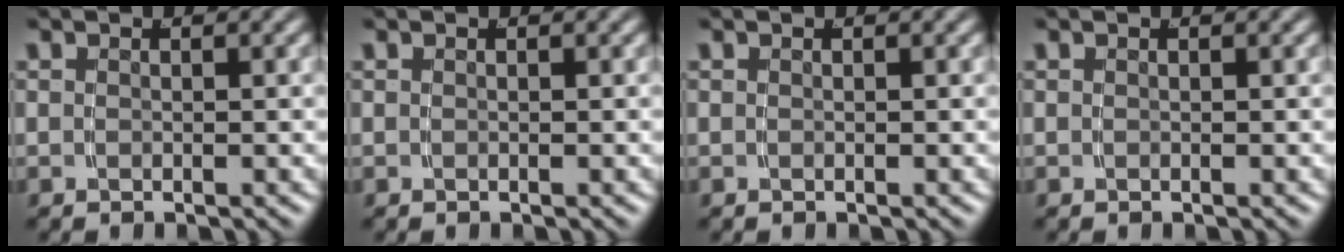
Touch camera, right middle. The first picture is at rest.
{"total": 0.0}
{"total": 0.0}
{"total": 0.0}